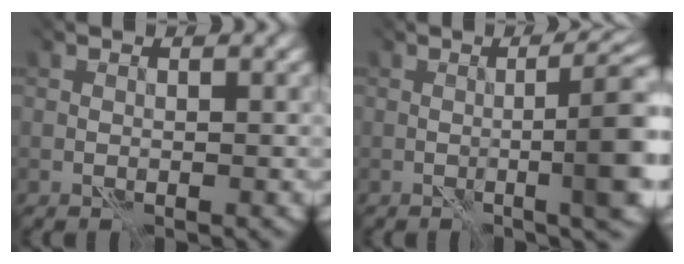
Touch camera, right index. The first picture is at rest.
{"total": 7.1, "force": [-0.6, 1.0, 7.0], "torque": [-0.080, 0.012, -0.005]}